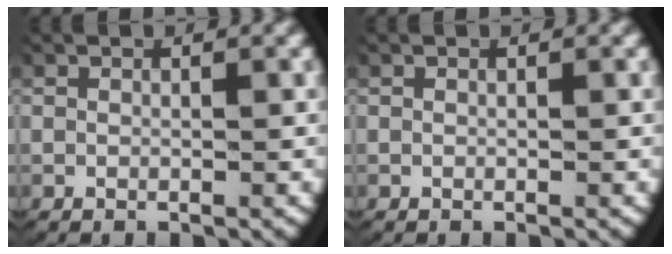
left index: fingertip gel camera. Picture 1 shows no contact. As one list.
[{"total": 0.0}]